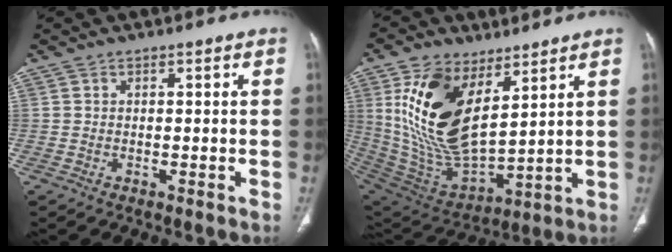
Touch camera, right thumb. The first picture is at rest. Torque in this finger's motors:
{"motor_torque": [-0.85, 3.52, 1.64, 1.13, 0.37]}